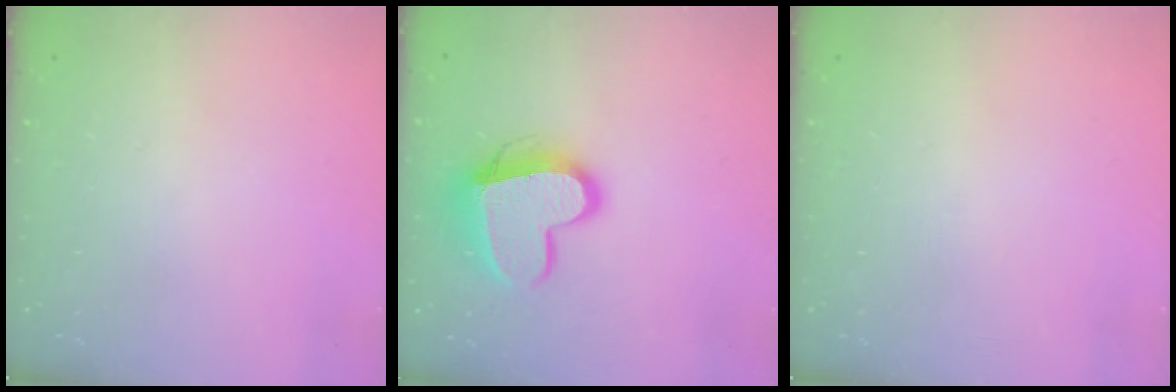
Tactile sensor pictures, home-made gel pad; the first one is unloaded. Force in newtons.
{"total": 14.7, "press": 14.6, "slide": 1.3}
{"total": 0.0}